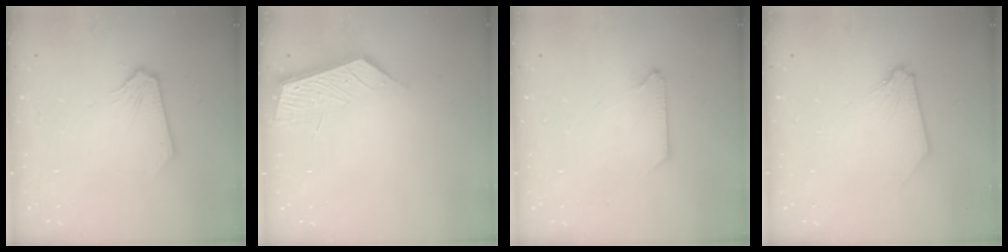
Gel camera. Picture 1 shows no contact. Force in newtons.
{"total": 5.2, "press": 5.1, "slide": 0.6}
{"total": 0.7, "press": 0.7, "slide": 0.1}
{"total": 0.0}